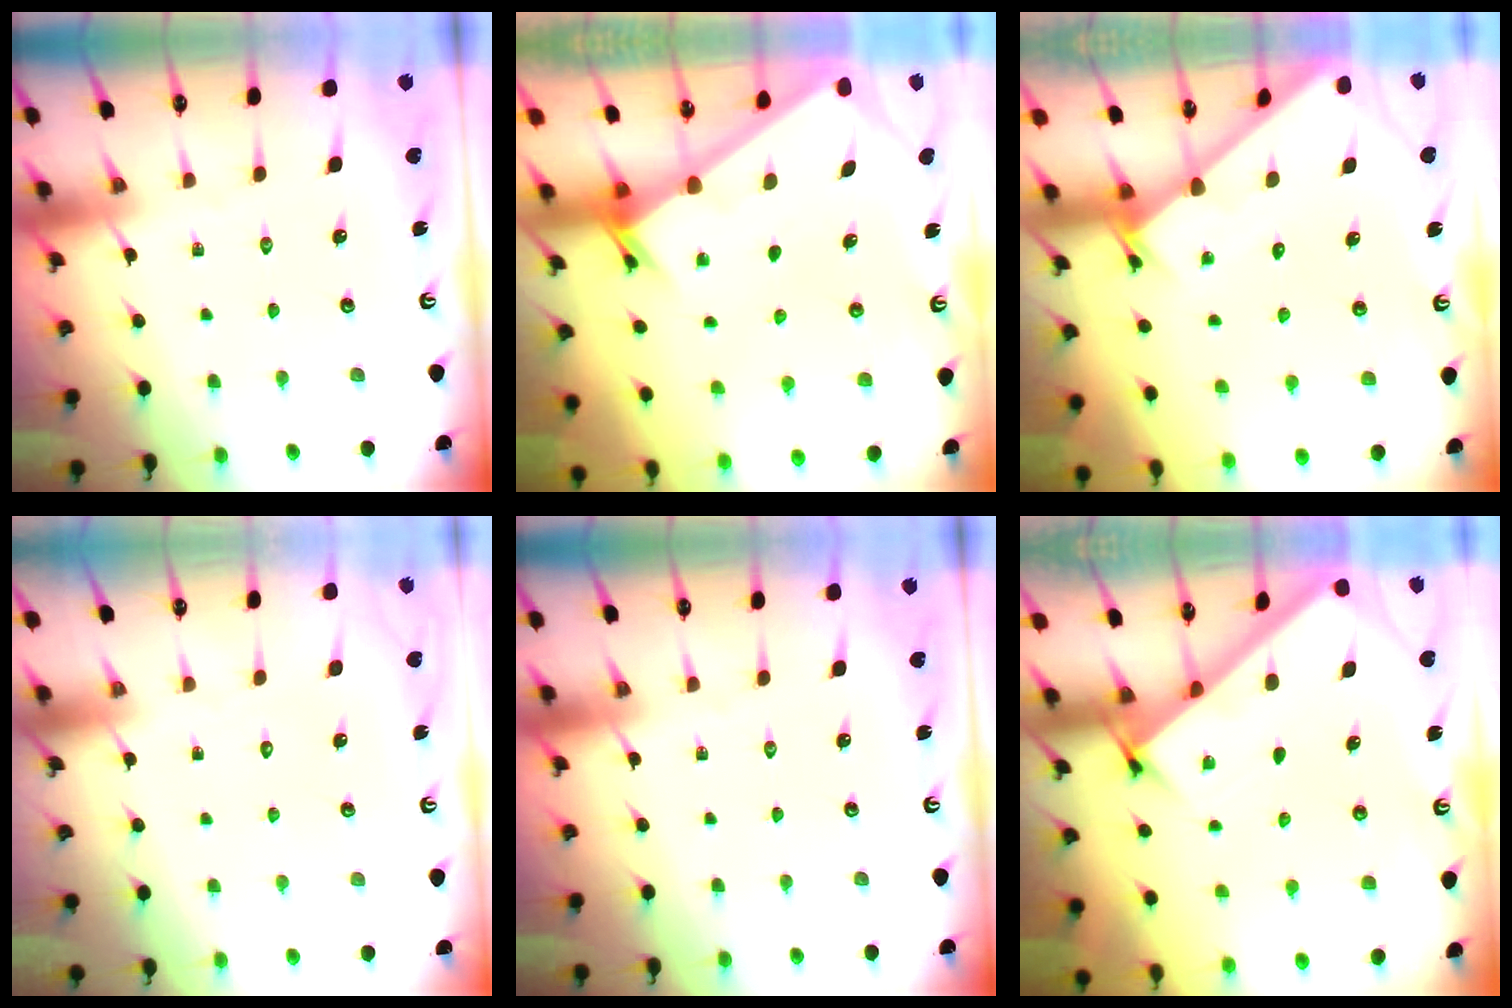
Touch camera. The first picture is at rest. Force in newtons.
{"total": 2.2, "press": 2.2, "slide": 0.2}
{"total": 3.2, "press": 3.2, "slide": 0.3}
{"total": 1.8, "press": 1.8, "slide": 0.1}
{"total": 0.0}
{"total": 3.0, "press": 3.0, "slide": 0.1}